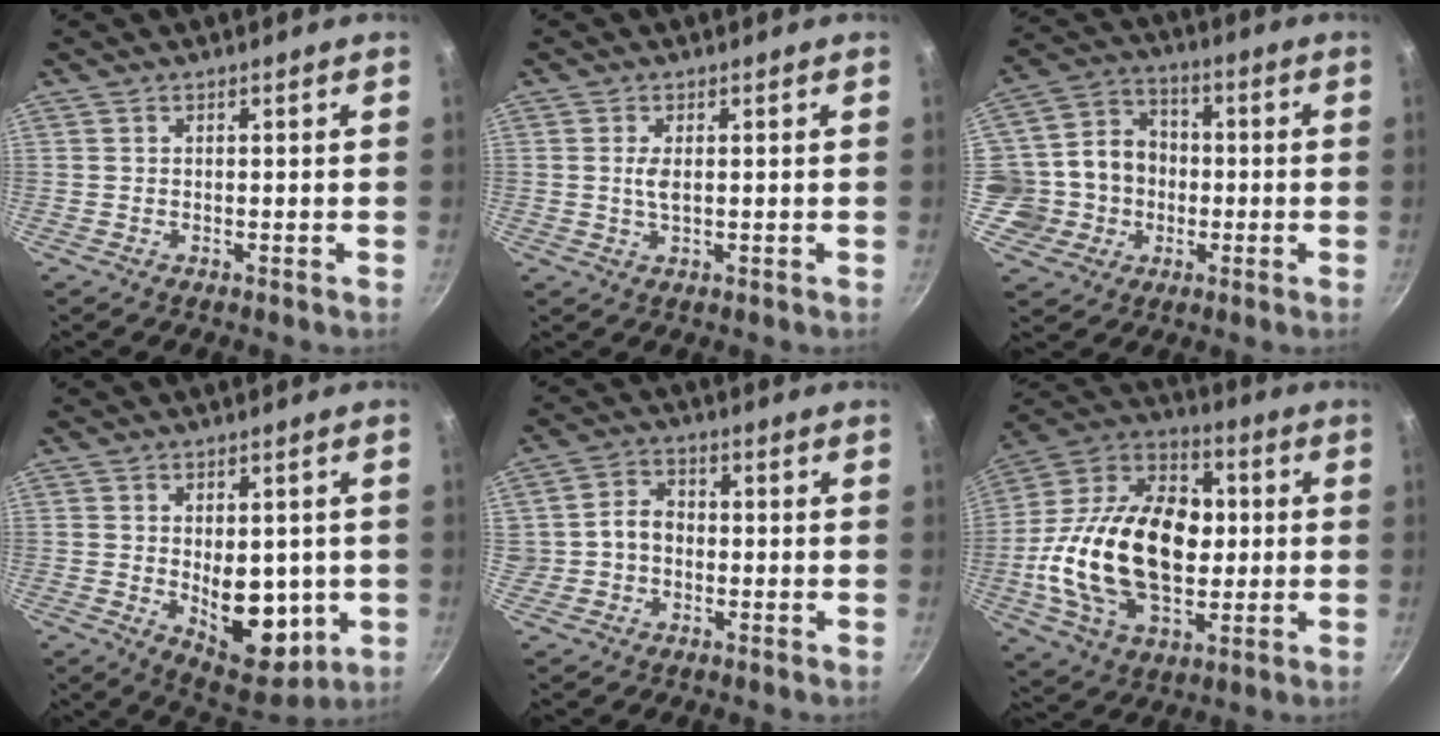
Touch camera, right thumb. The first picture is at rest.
{"total": 2.4, "force": [0.3, 1.1, 2.1], "torque": [-0.042, -0.002, 0.007]}
{"total": 12.5, "force": [-1.3, 11.4, 4.8], "torque": [-0.053, 0.028, -0.034]}
{"total": 13.2, "force": [-1.2, 7.9, 10.5], "torque": [-0.097, -0.021, 0.002]}
{"total": 5.2, "force": [-0.8, 4.5, 2.5], "torque": [-0.014, 0.020, -0.019]}
{"total": 27.5, "force": [-1.0, 17.6, 21.0], "torque": [-0.355, 0.031, -0.024]}